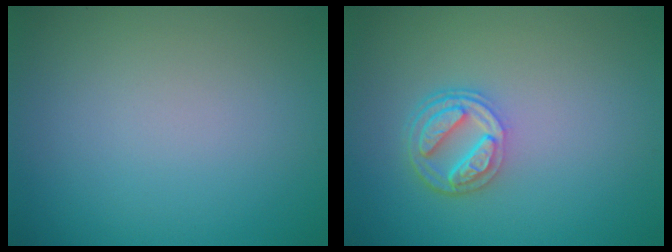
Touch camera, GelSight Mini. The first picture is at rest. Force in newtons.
{"total": 3.8, "press": 2.8, "slide": 2.5}